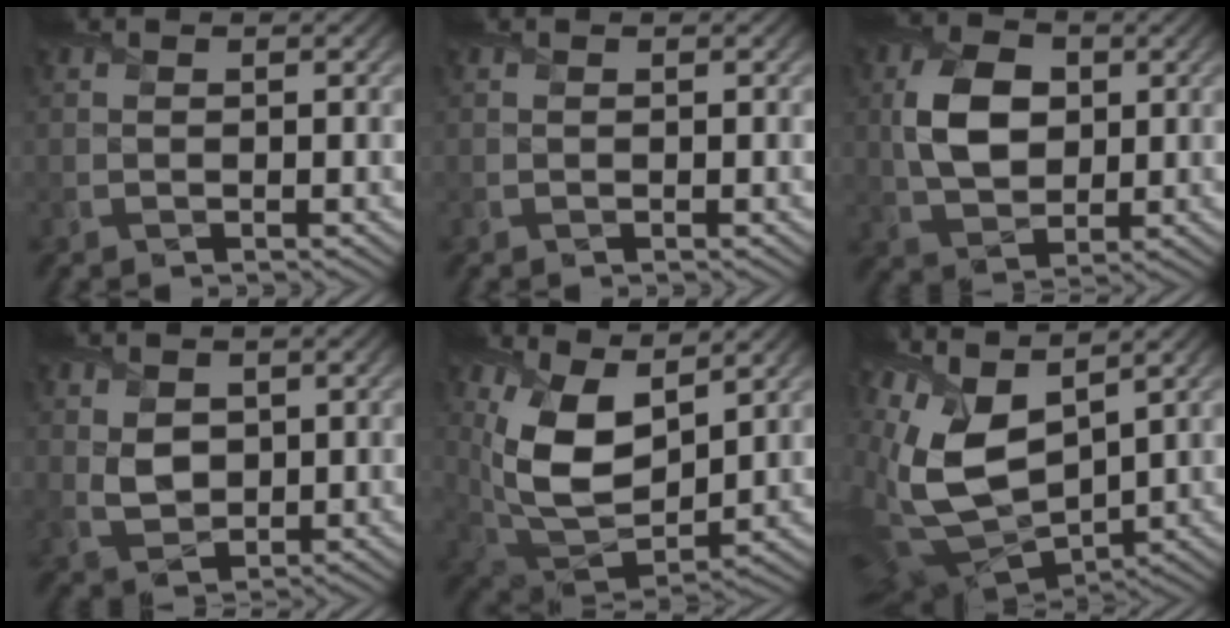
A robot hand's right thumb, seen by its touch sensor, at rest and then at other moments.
{"total": 0.0}
{"total": 7.9, "force": [1.3, 5.4, 5.6], "torque": [-0.123, 0.005, 0.024]}
{"total": 3.9, "force": [1.3, 2.9, 2.2], "torque": [-0.060, -0.004, 0.028]}
{"total": 12.0, "force": [5.2, 6.5, 8.6], "torque": [-0.201, -0.011, 0.104]}
{"total": 14.9, "force": [3.7, 8.3, 11.8], "torque": [-0.296, -0.005, 0.079]}